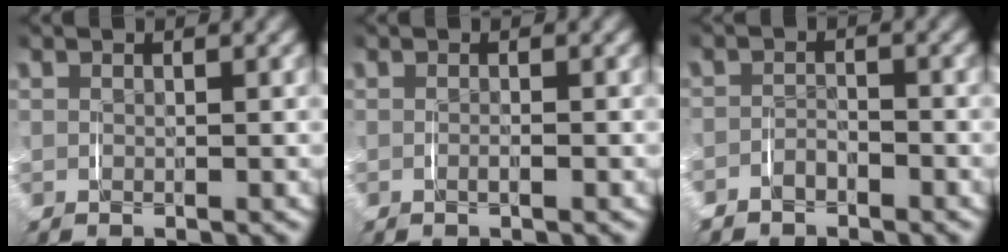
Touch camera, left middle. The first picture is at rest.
{"total": 0.5, "force": [-0.4, 0.0, 0.4], "torque": [-0.010, 0.000, -0.008]}
{"total": 2.3, "force": [-2.0, 1.1, 0.2], "torque": [-0.011, -0.004, -0.039]}